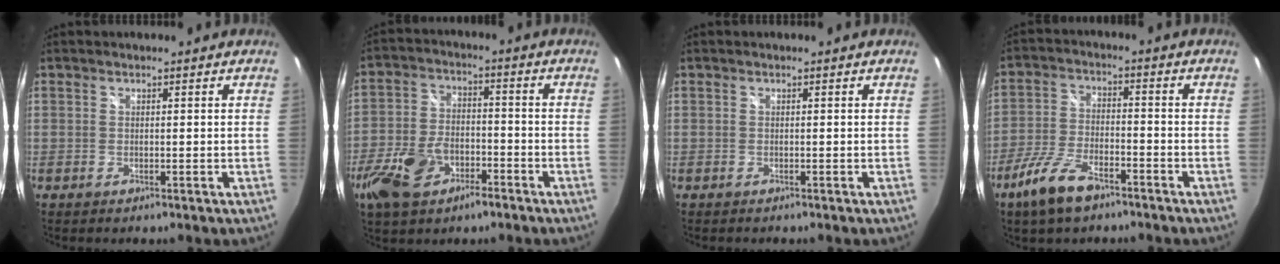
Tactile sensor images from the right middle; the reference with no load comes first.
{"total": 12.8, "force": [-6.9, 7.4, 7.8], "torque": [-0.183, -0.003, -0.126]}
{"total": 0.6, "force": [0.4, -0.4, -0.1], "torque": [0.004, -0.003, 0.002]}
{"total": 9.1, "force": [-6.1, 3.5, 5.9], "torque": [-0.134, -0.007, -0.118]}